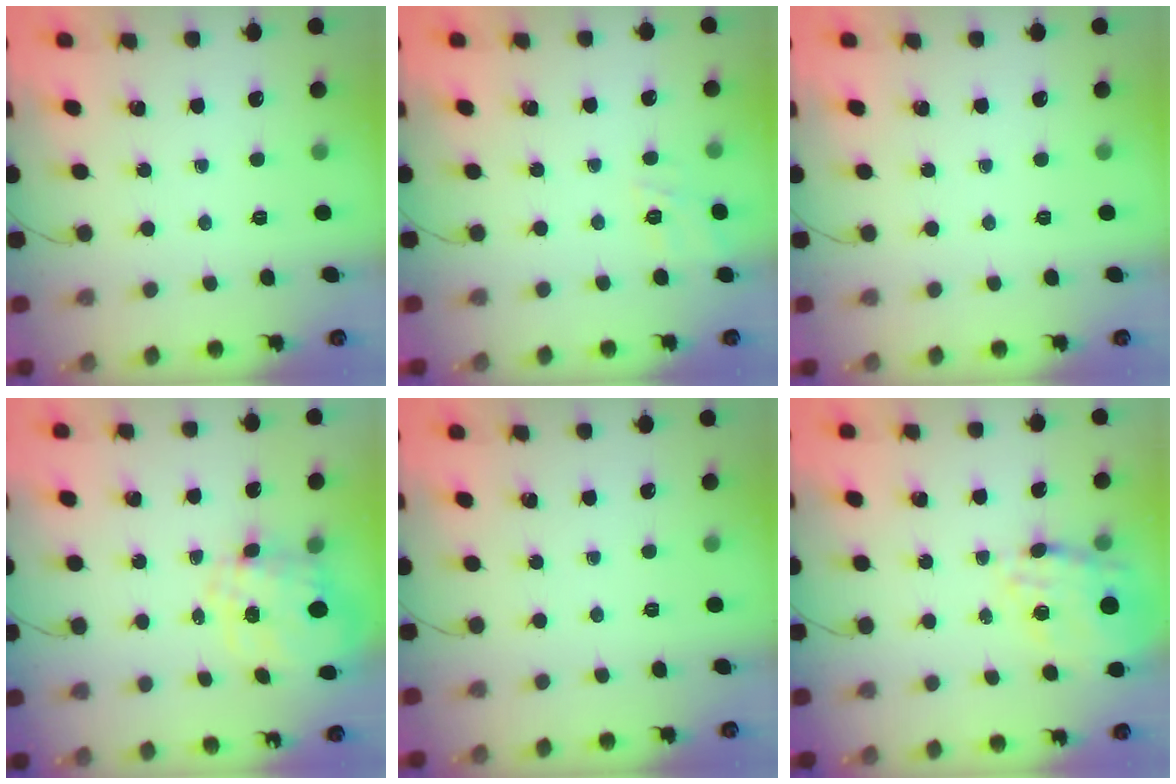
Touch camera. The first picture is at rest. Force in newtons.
{"total": 9.7, "press": 9.6, "slide": 1.7}
{"total": 0.0}
{"total": 3.7, "press": 3.2, "slide": 1.9}
{"total": 0.0}
{"total": 14.4, "press": 14.1, "slide": 2.7}